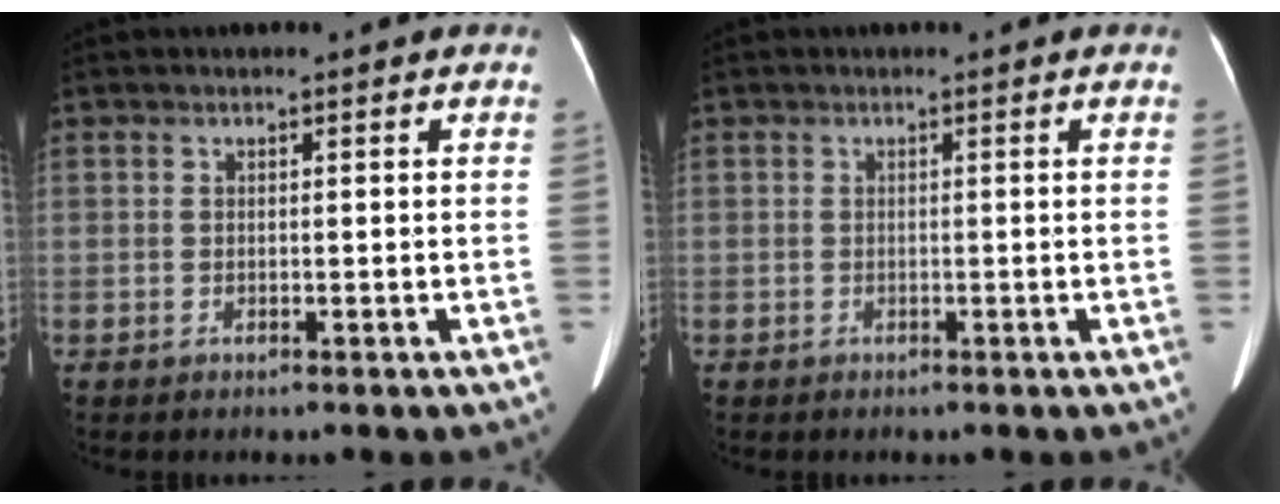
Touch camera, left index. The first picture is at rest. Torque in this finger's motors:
{"motor_torque": [-0.09, -0.10, 0.01, 0.01]}